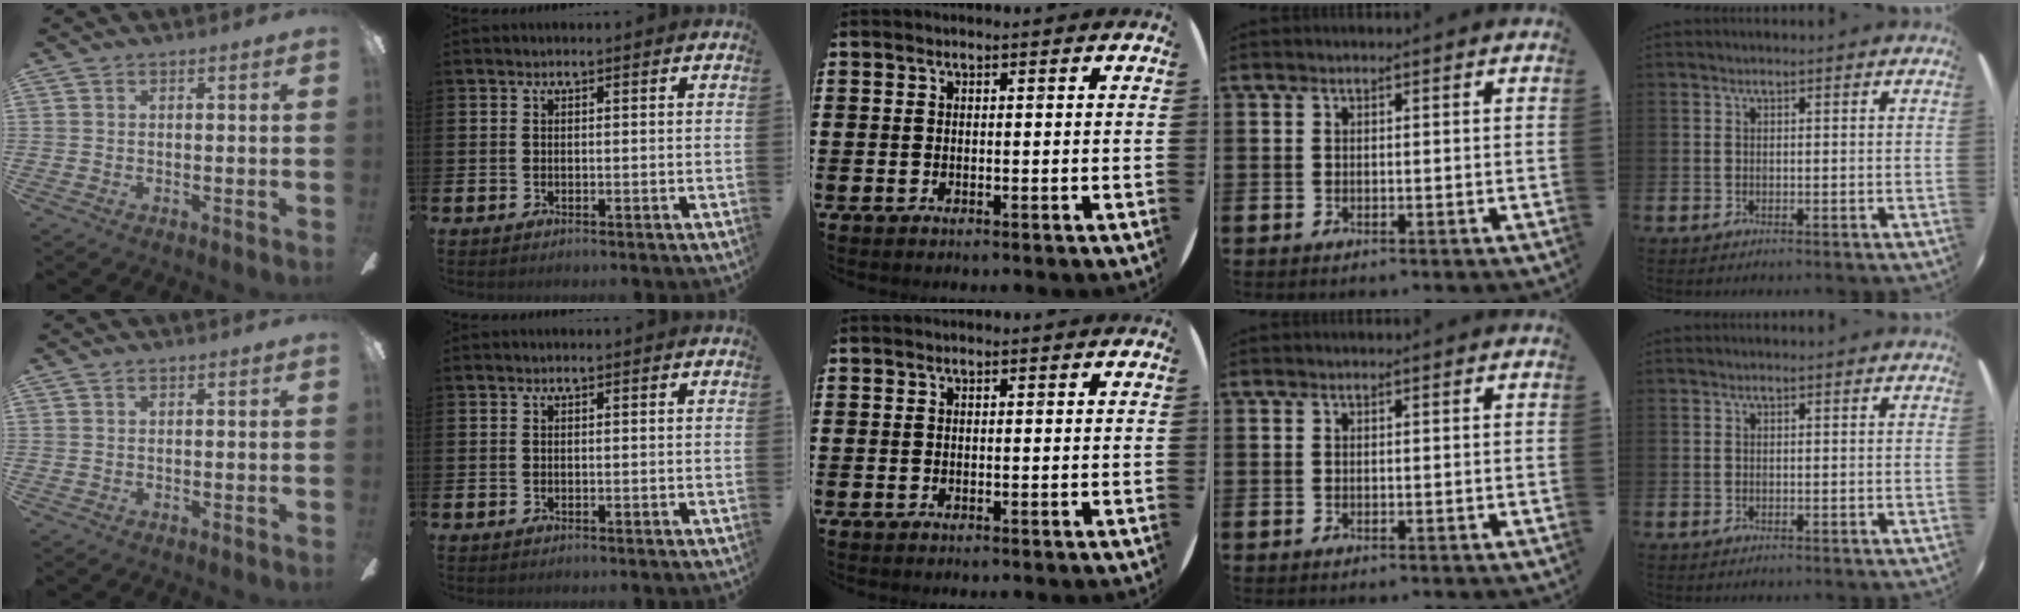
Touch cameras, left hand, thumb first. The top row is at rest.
{}